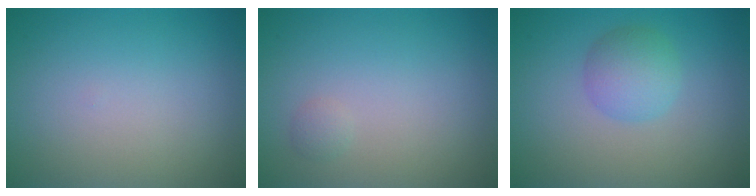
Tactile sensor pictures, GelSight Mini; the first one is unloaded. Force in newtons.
{"total": 0.6, "press": 0.6, "slide": 0.0}
{"total": 2.9, "press": 2.9, "slide": 0.1}